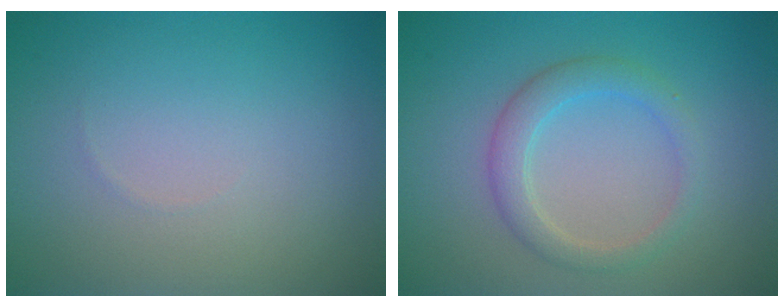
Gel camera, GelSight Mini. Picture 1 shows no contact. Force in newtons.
{"total": 2.8, "press": 2.8, "slide": 0.2}